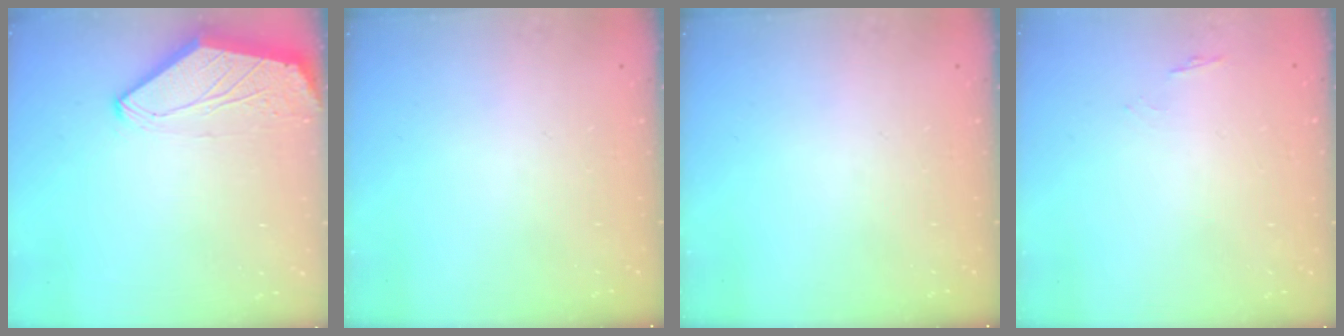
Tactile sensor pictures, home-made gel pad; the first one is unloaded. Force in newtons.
{"total": 0.0}
{"total": 0.0}
{"total": 0.8, "press": 0.6, "slide": 0.4}